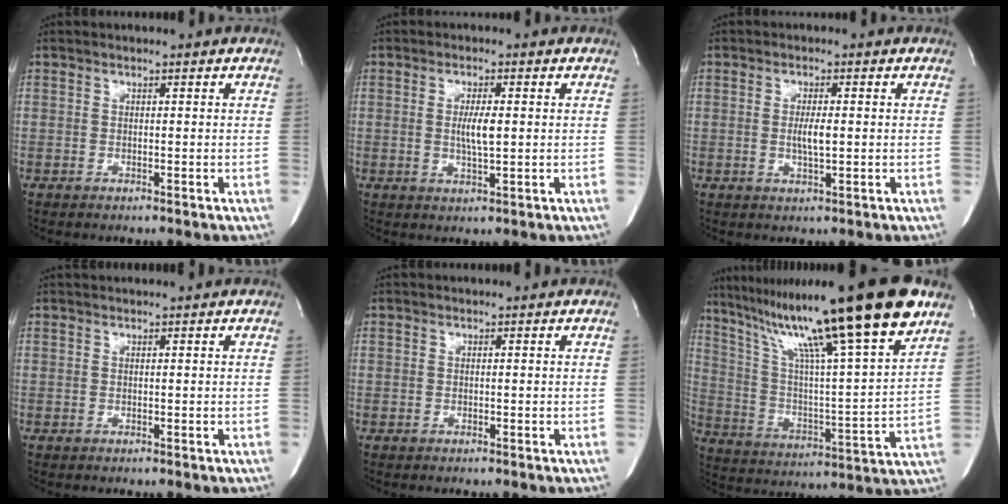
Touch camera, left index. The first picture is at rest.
{"total": 4.0, "force": [0.2, 0.6, 4.0], "torque": [-0.074, -0.003, 0.004]}
{"total": 3.2, "force": [-0.1, 0.5, 3.1], "torque": [-0.060, -0.003, 0.000]}
{"total": 0.8, "force": [0.7, -0.2, 0.3], "torque": [-0.004, 0.013, 0.018]}
{"total": 0.0}
{"total": 25.4, "force": [18.1, -0.2, 17.9], "torque": [-0.309, 0.009, 0.295]}